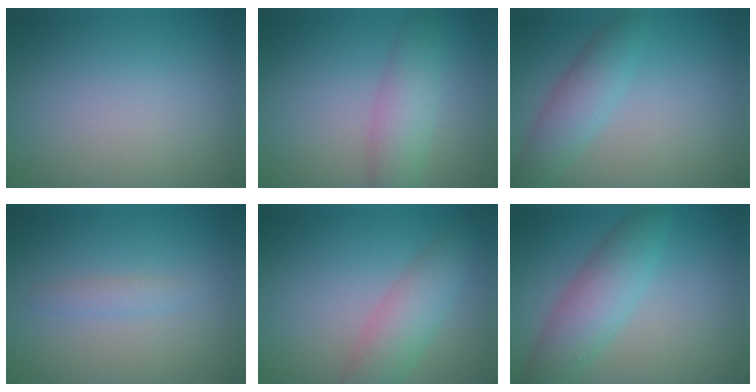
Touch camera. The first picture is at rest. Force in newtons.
{"total": 3.8, "press": 3.8, "slide": 0.0}
{"total": 3.5, "press": 3.5, "slide": 0.1}
{"total": 1.2, "press": 1.2, "slide": 0.1}
{"total": 4.1, "press": 4.1, "slide": 0.0}
{"total": 4.8, "press": 4.8, "slide": 0.0}